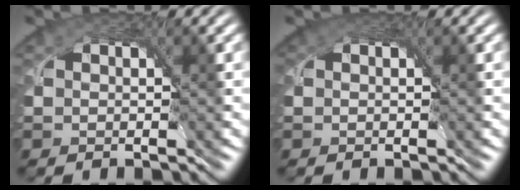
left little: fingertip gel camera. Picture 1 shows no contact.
{"total": 1.0, "force": [0.6, 0.7, 0.5], "torque": [-0.012, 0.002, 0.006]}